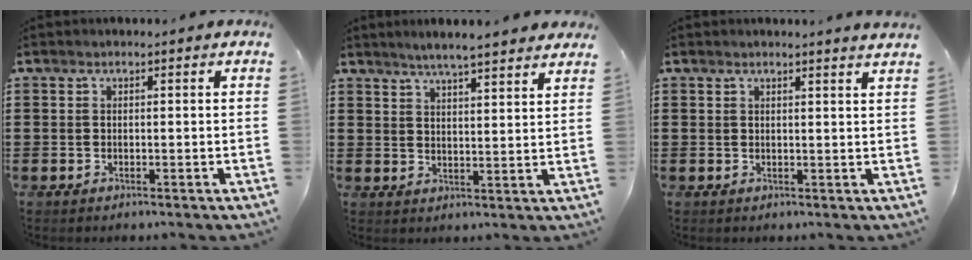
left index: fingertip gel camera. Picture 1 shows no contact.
{"total": 4.2, "force": [3.9, -0.3, 1.4], "torque": [-0.040, -0.012, 0.068]}
{"total": 1.6, "force": [1.4, -0.3, 0.6], "torque": [-0.014, -0.002, 0.028]}